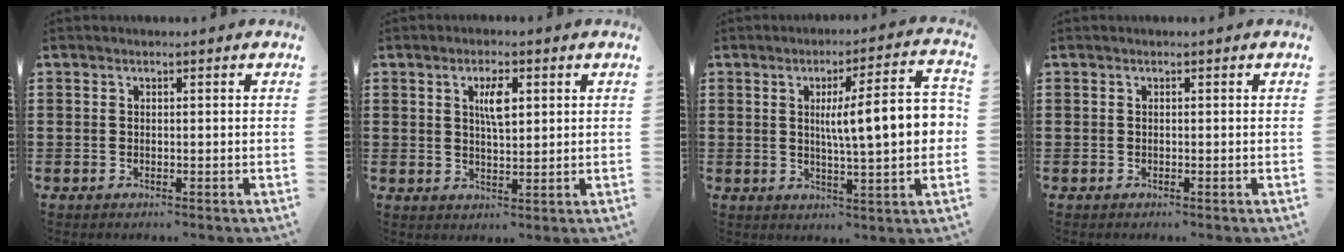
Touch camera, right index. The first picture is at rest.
{"total": 4.1, "force": [1.3, 1.3, 3.6], "torque": [-0.067, 0.005, 0.018]}
{"total": 10.7, "force": [1.1, 1.9, 10.5], "torque": [-0.164, -0.002, 0.010]}
{"total": 0.0}